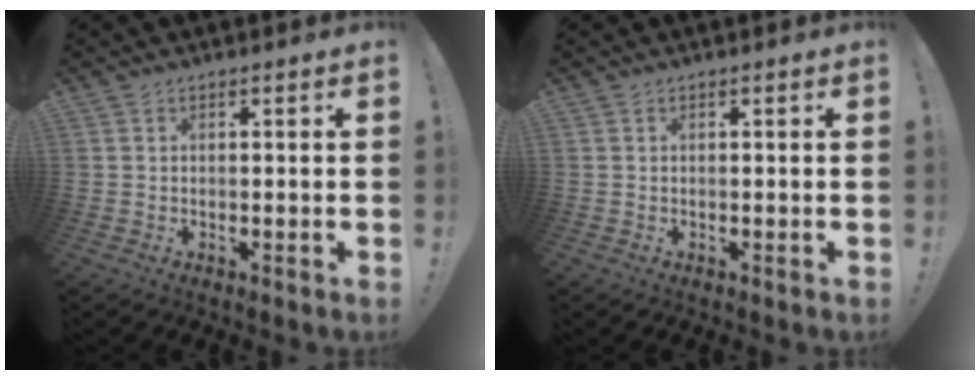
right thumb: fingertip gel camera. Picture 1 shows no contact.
{"total": 0.0}